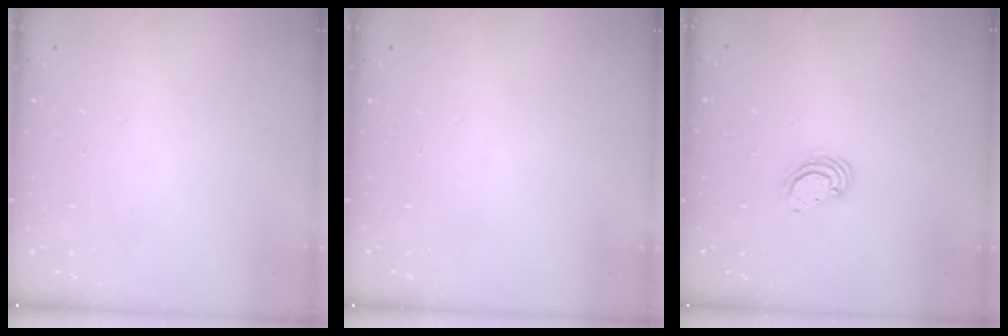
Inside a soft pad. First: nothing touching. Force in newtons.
{"total": 0.0}
{"total": 3.6, "press": 3.6, "slide": 0.4}